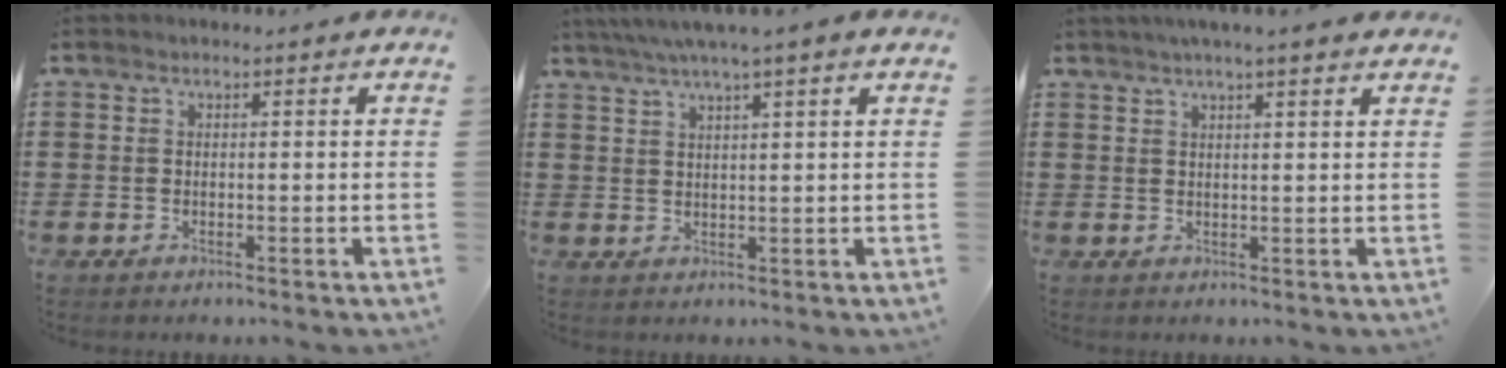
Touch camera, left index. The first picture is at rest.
{"total": 3.5, "force": [2.6, -0.4, 2.3], "torque": [-0.051, -0.002, 0.046]}
{"total": 2.6, "force": [2.2, -0.2, 1.4], "torque": [-0.034, 0.003, 0.041]}